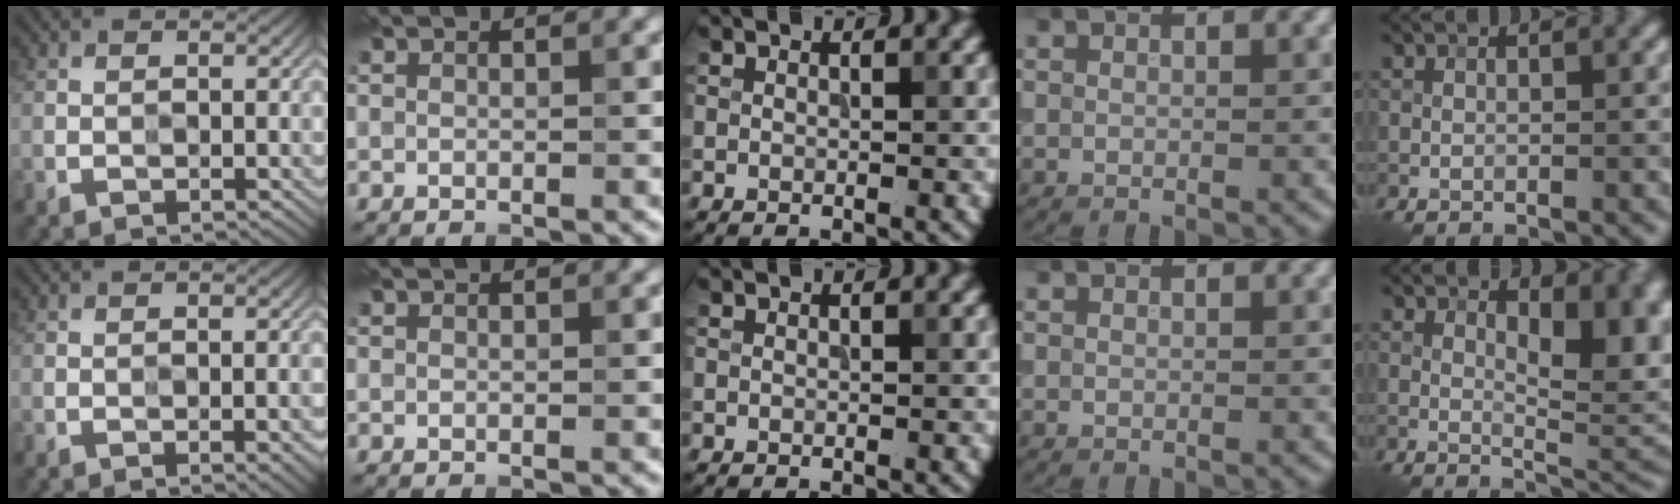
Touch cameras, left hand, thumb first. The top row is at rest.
{"thumb": {"total": 3.4, "force": [-1.3, 1.3, 2.8], "torque": [-0.024, -0.009, -0.009]}, "little": {"total": 7.3, "force": [1.6, 3.1, 6.4], "torque": [-0.086, -0.003, 0.029]}}